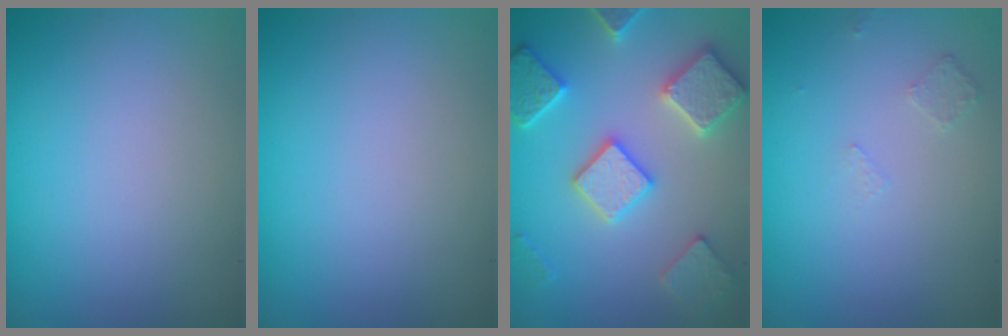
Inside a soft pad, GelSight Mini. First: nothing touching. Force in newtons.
{"total": 0.0}
{"total": 5.8, "press": 5.6, "slide": 1.2}
{"total": 0.6, "press": 0.5, "slide": 0.4}